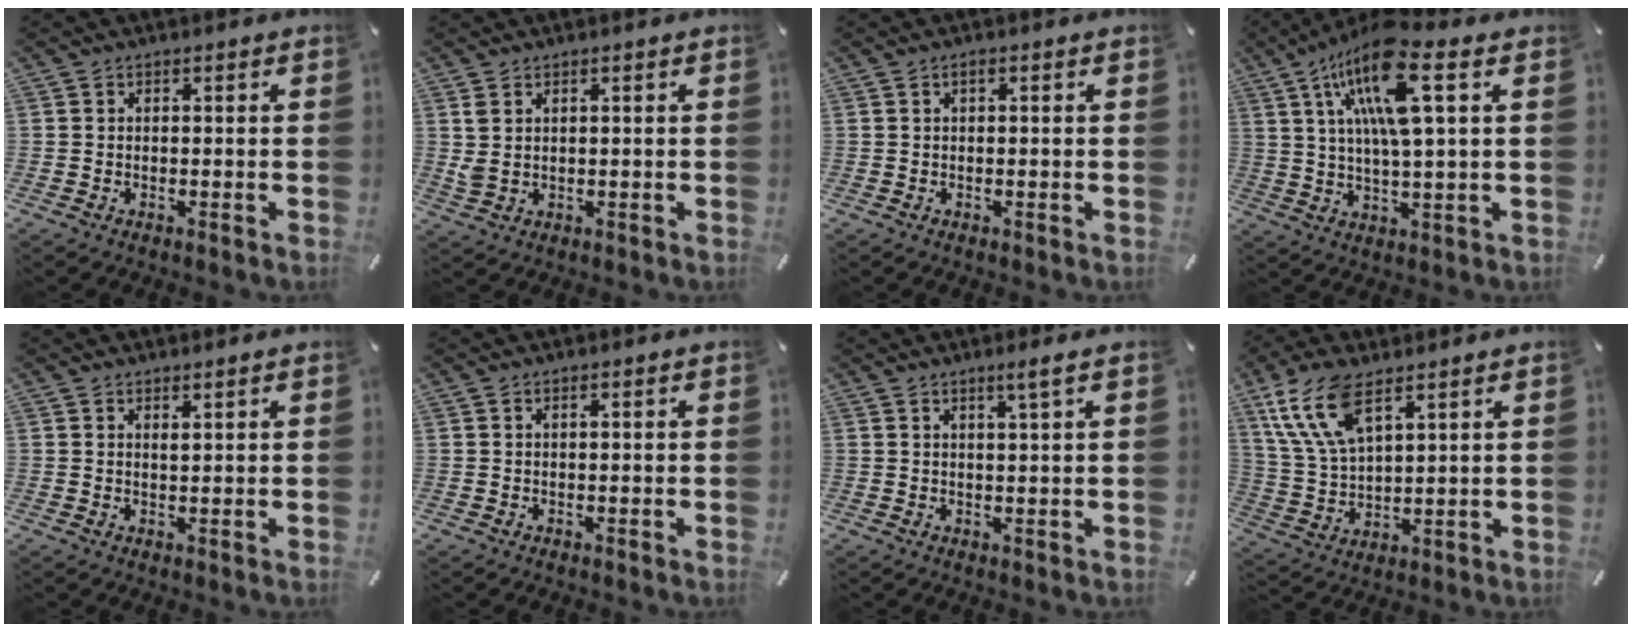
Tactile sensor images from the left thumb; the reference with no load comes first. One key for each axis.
{"total": 2.6, "fx": 1.1, "fy": 1.5, "fz": 1.8, "tx": -0.035, "ty": 0.002, "tz": 0.021}
{"total": 1.0, "fx": 0.4, "fy": 0.3, "fz": 0.9, "tx": -0.017, "ty": 0.003, "tz": 0.005}
{"total": 16.3, "fx": 6.8, "fy": 4.0, "fz": 14.3, "tx": -0.282, "ty": -0.011, "tz": 0.106}
{"total": 1.1, "fx": 1.0, "fy": 0.1, "fz": 0.6, "tx": -0.012, "ty": -0.002, "tz": 0.018}
{"total": 0.7, "fx": 0.3, "fy": 0.1, "fz": 0.6, "tx": -0.011, "ty": 0.001, "tz": 0.004}
{"total": 3.2, "fx": 1.9, "fy": 0.0, "fz": 2.6, "tx": -0.053, "ty": -0.002, "tz": 0.031}
{"total": 12.1, "fx": 7.5, "fy": 5.1, "fz": 8.1, "tx": -0.198, "ty": -0.025, "tz": 0.136}